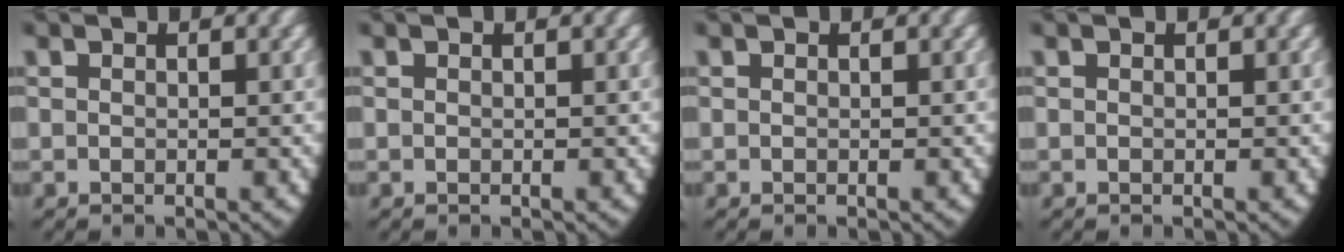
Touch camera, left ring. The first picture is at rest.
{"total": 0.0}
{"total": 0.0}
{"total": 0.0}